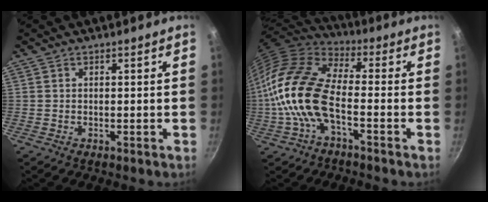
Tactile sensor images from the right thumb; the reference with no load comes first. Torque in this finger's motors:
{"motor_torque": [-0.49, 1.76, 1.87, -0.89, 0.81]}